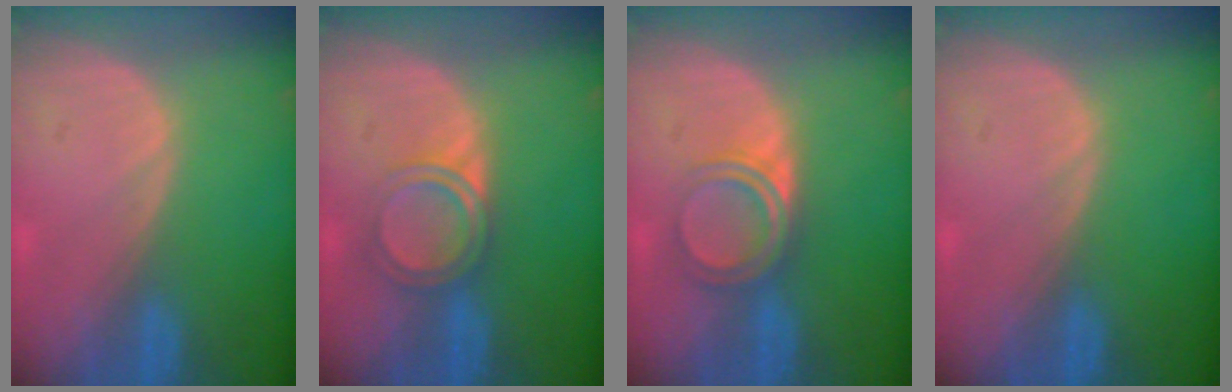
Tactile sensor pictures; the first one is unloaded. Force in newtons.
{"total": 4.1, "press": 4.1, "slide": 0.3}
{"total": 4.9, "press": 4.4, "slide": 2.2}
{"total": 0.0}